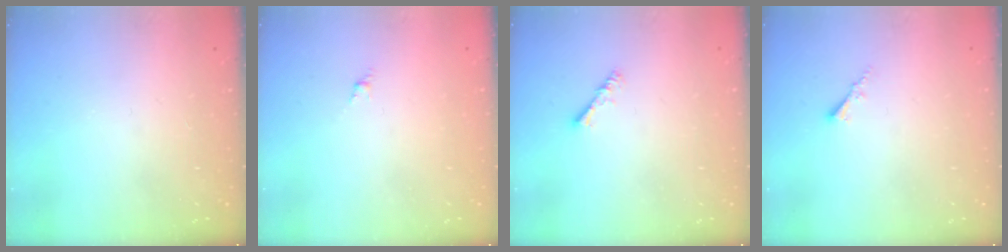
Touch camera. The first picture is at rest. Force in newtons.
{"total": 1.1, "press": 1.0, "slide": 0.5}
{"total": 2.4, "press": 2.4, "slide": 0.3}
{"total": 1.8, "press": 1.7, "slide": 0.3}